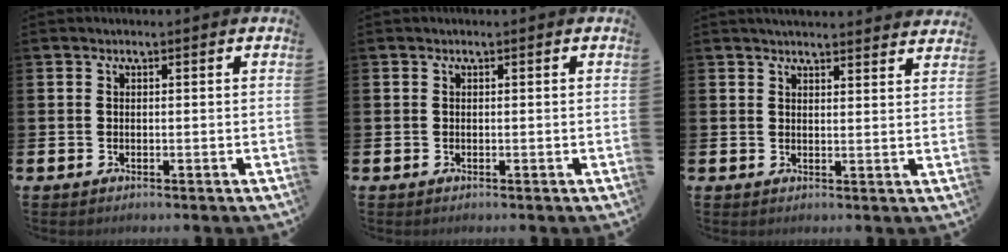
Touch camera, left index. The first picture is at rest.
{"total": 0.0}
{"total": 3.4, "force": [3.4, 0.1, 0.1], "torque": [-0.006, -0.017, 0.061]}